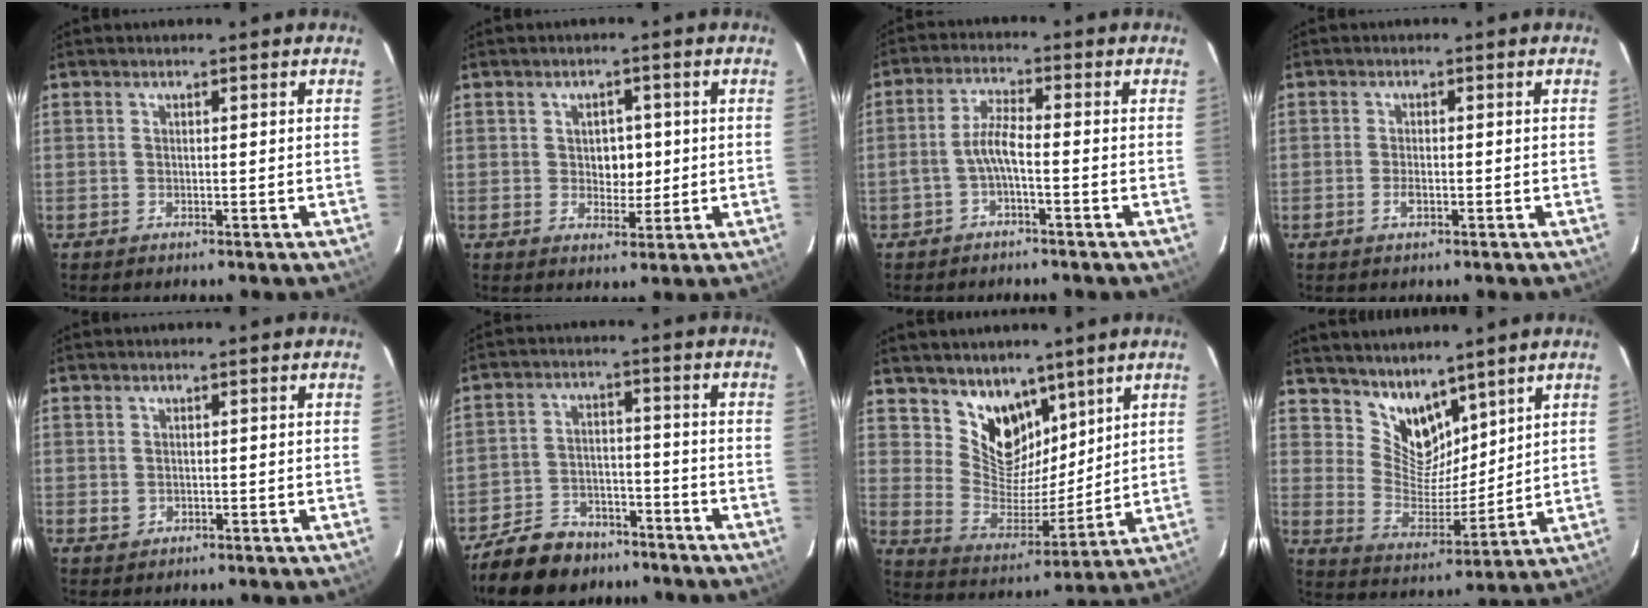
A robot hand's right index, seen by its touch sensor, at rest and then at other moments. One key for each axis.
{"total": 4.2, "fx": 0.3, "fy": 3.3, "fz": 2.6, "tx": -0.038, "ty": 0.006, "tz": 0.007}
{"total": 3.8, "fx": -1.7, "fy": 0.4, "fz": 3.4, "tx": -0.077, "ty": 0.012, "tz": -0.033}
{"total": 1.8, "fx": -0.8, "fy": 0.8, "fz": 1.4, "tx": -0.029, "ty": 0.000, "tz": -0.014}
{"total": 1.5, "fx": -0.1, "fy": 1.3, "fz": 0.6, "tx": -0.009, "ty": 0.002, "tz": 0.001}
{"total": 14.4, "fx": -11.3, "fy": 7.3, "fz": 5.2, "tx": -0.140, "ty": 0.009, "tz": -0.170}
{"total": 11.7, "fx": 7.9, "fy": 7.3, "fz": 4.4, "tx": -0.078, "ty": -0.010, "tz": 0.158}
{"total": 9.7, "fx": 7.7, "fy": 5.0, "fz": 3.3, "tx": -0.056, "ty": -0.003, "tz": 0.156}